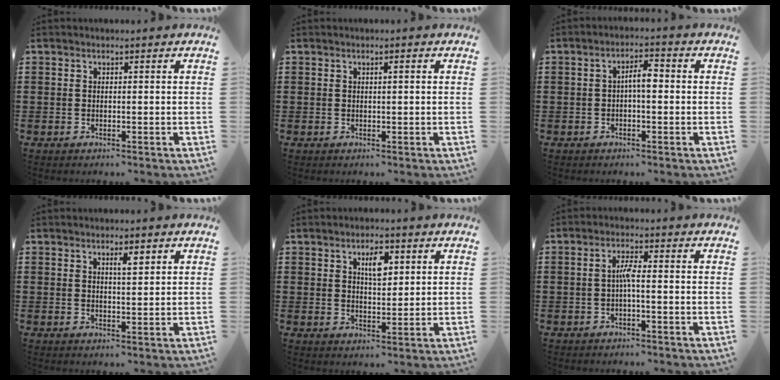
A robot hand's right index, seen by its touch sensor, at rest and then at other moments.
{"total": 0.7, "force": [0.1, 0.0, 0.7], "torque": [-0.013, -0.001, 0.002]}
{"total": 3.3, "force": [-0.3, 1.0, 3.1], "torque": [-0.058, 0.009, -0.009]}
{"total": 2.2, "force": [1.1, 0.4, 1.9], "torque": [-0.023, -0.004, 0.012]}
{"total": 4.1, "force": [1.8, 1.7, 3.2], "torque": [-0.053, 0.003, 0.027]}
{"total": 2.6, "force": [-0.5, 0.2, 2.5], "torque": [-0.050, 0.001, -0.011]}